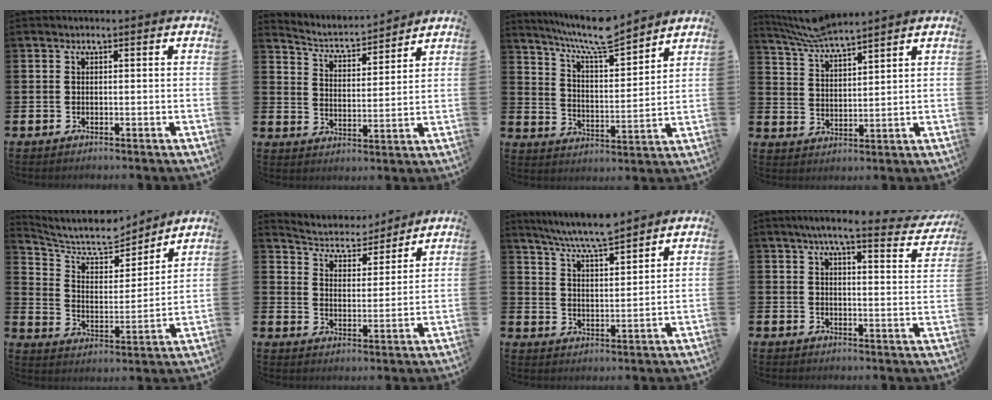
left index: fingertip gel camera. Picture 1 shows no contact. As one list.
[{"total": 4.2, "force": [4.0, 0.9, 0.8], "torque": [-0.042, -0.033, 0.064]}, {"total": 8.9, "force": [8.3, 0.9, 3.2], "torque": [-0.095, -0.048, 0.150]}, {"total": 5.9, "force": [5.7, 0.1, 1.5], "torque": [-0.052, -0.026, 0.105]}, {"total": 8.8, "force": [7.9, 2.8, 2.8], "torque": [-0.084, -0.061, 0.133]}, {"total": 5.3, "force": [5.1, 1.5, 0.5], "torque": [-0.044, -0.038, 0.087]}, {"total": 7.1, "force": [6.8, 0.2, 2.1], "torque": [-0.067, -0.036, 0.122]}, {"total": 5.8, "force": [5.0, 0.6, 2.9], "torque": [-0.055, -0.029, 0.080]}]